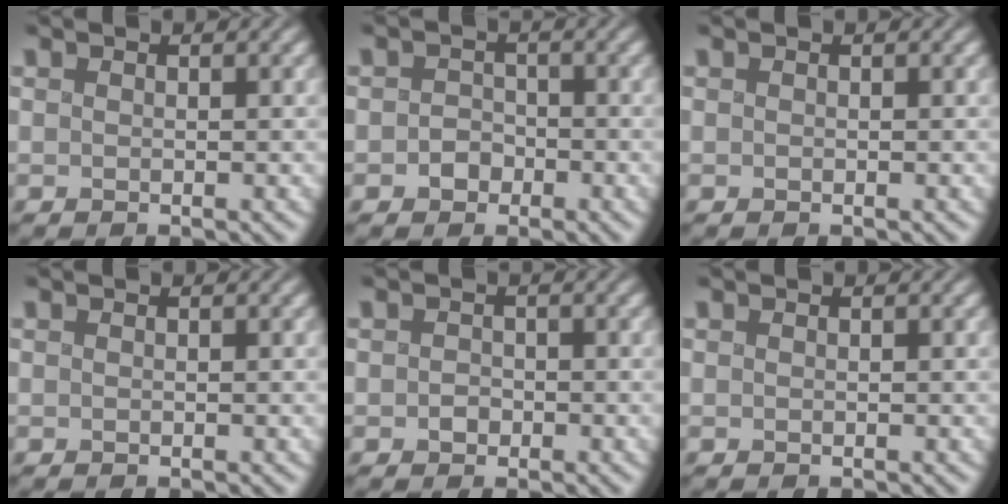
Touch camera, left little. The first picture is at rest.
{"total": 2.0, "force": [-1.1, 1.5, 0.7], "torque": [-0.005, -0.001, -0.024]}
{"total": 0.0}
{"total": 0.0}
{"total": 1.3, "force": [-0.6, 1.0, 0.6], "torque": [-0.008, -0.002, -0.017]}
{"total": 0.0}